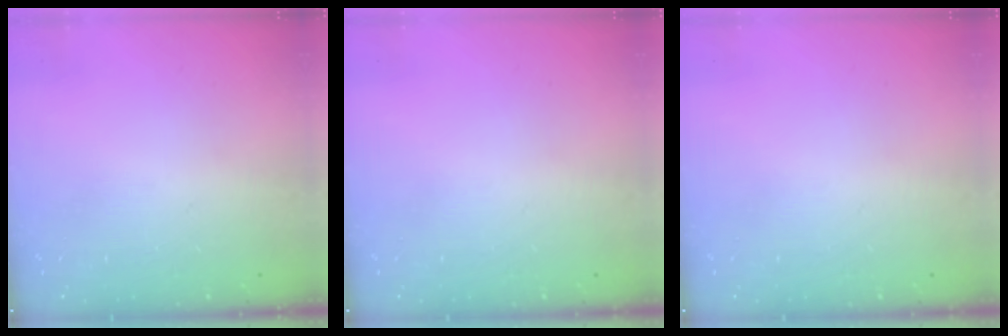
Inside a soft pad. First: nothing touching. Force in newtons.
{"total": 0.0}
{"total": 0.0}